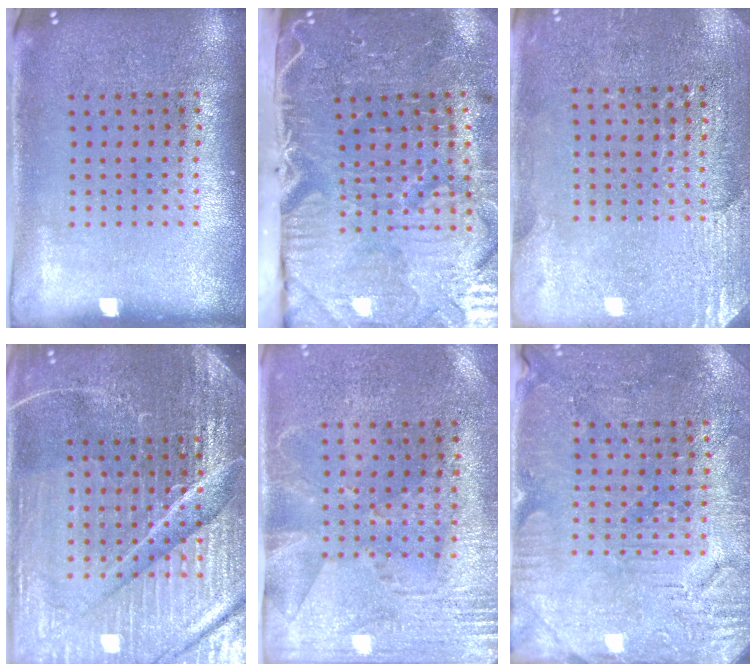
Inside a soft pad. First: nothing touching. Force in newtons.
{"total": 5.3, "press": 4.3, "slide": 3.1}
{"total": 2.8, "press": 2.7, "slide": 0.8}
{"total": 6.3, "press": 5.7, "slide": 2.9}
{"total": 2.8, "press": 2.3, "slide": 1.5}
{"total": 3.0, "press": 2.9, "slide": 0.6}